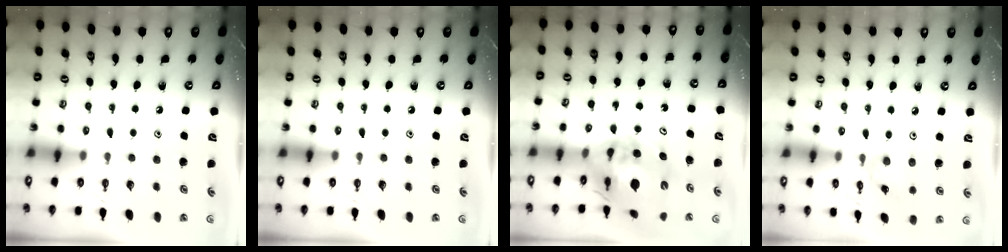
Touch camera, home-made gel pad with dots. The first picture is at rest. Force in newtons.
{"total": 0.0}
{"total": 17.0, "press": 16.9, "slide": 2.1}
{"total": 2.1, "press": 2.1, "slide": 0.4}